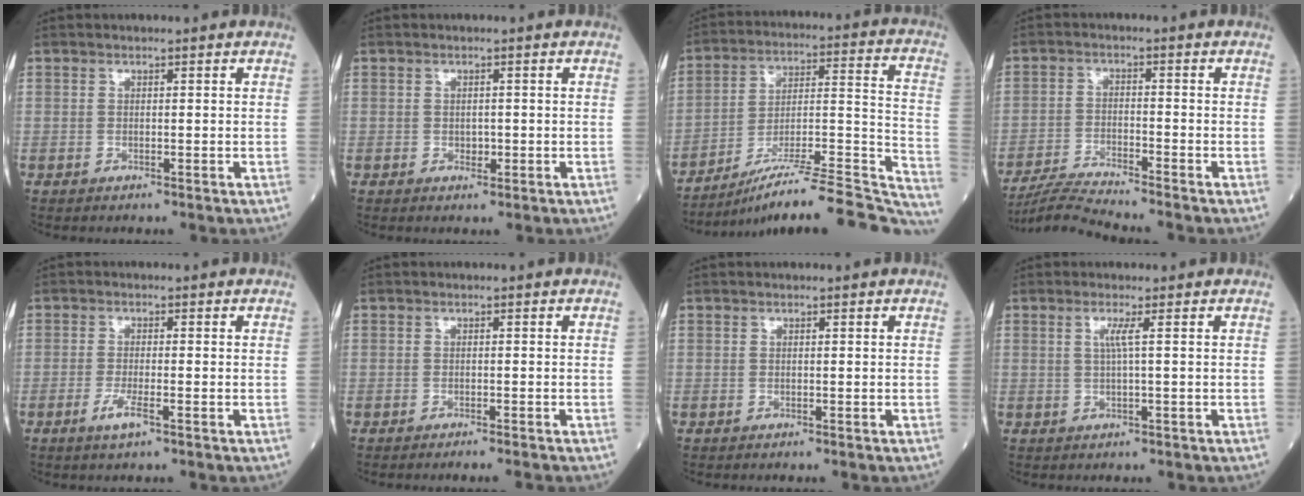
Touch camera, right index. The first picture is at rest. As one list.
[{"total": 1.1, "force": [-0.2, 0.8, 0.7], "torque": [-0.011, 0.000, -0.001]}, {"total": 25.1, "force": [-22.1, 1.0, 11.9], "torque": [-0.113, 0.011, -0.325]}, {"total": 5.7, "force": [-5.3, -1.9, 1.0], "torque": [-0.028, -0.019, -0.104]}, {"total": 2.8, "force": [-1.5, 0.2, 2.4], "torque": [-0.053, -0.005, -0.030]}, {"total": 3.1, "force": [-2.9, -0.4, 1.1], "torque": [-0.008, -0.003, -0.039]}, {"total": 0.0}, {"total": 1.7, "force": [0.3, -0.6, 1.6], "torque": [-0.037, 0.000, 0.007]}]